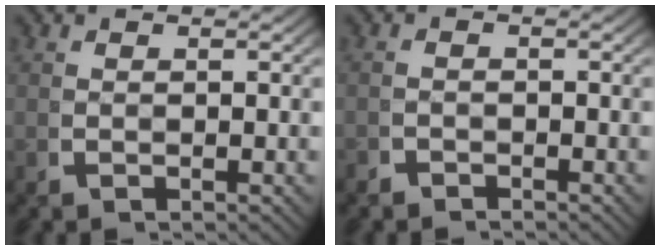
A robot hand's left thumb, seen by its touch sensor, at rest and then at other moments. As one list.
[{"total": 1.6, "force": [-1.5, 0.4, -0.1], "torque": [0.003, -0.010, -0.027]}]